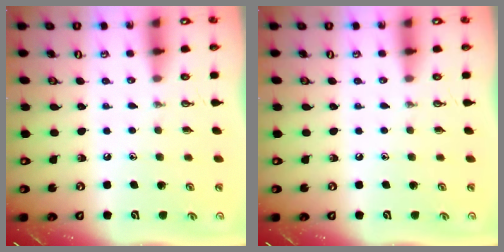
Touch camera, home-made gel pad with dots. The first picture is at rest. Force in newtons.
{"total": 0.0}